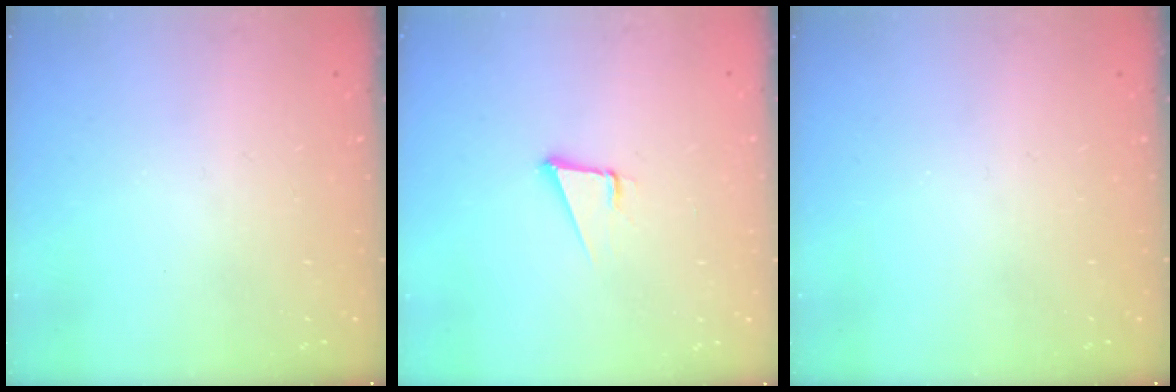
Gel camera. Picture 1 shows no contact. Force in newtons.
{"total": 4.3, "press": 3.4, "slide": 2.6}
{"total": 0.0}